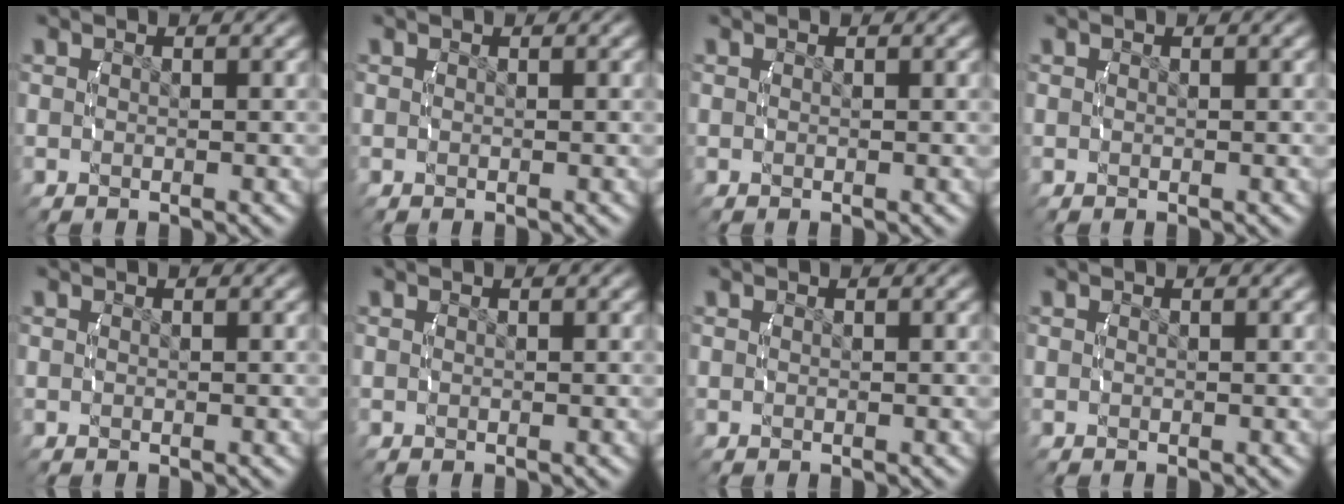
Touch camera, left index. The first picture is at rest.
{"total": 0.0}
{"total": 0.0}
{"total": 0.0}
{"total": 0.0}
{"total": 0.0}
{"total": 0.0}
{"total": 0.0}